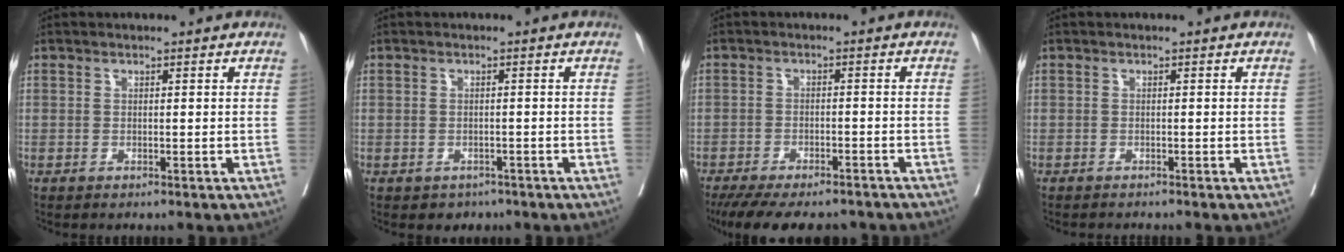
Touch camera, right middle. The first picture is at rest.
{"total": 2.4, "force": [-1.6, 1.7, 0.2], "torque": [-0.005, 0.004, -0.021]}
{"total": 14.5, "force": [-12.3, 4.3, 6.3], "torque": [-0.136, -0.016, -0.169]}
{"total": 1.8, "force": [-1.7, 0.1, 0.5], "torque": [-0.008, -0.003, -0.022]}